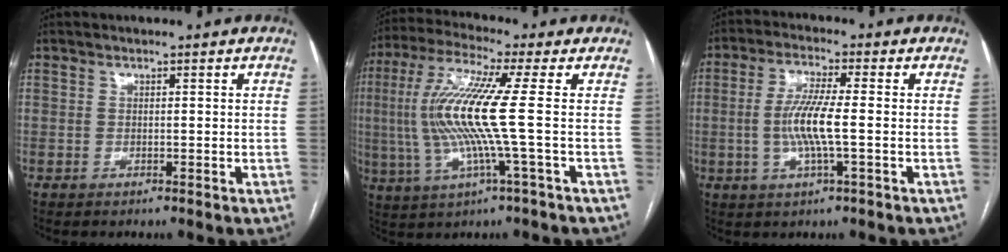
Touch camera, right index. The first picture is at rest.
{"total": 13.0, "force": [-0.1, -0.6, 12.9], "torque": [-0.281, 0.003, -0.010]}
{"total": 7.5, "force": [-0.9, 0.4, 7.5], "torque": [-0.154, -0.003, -0.021]}